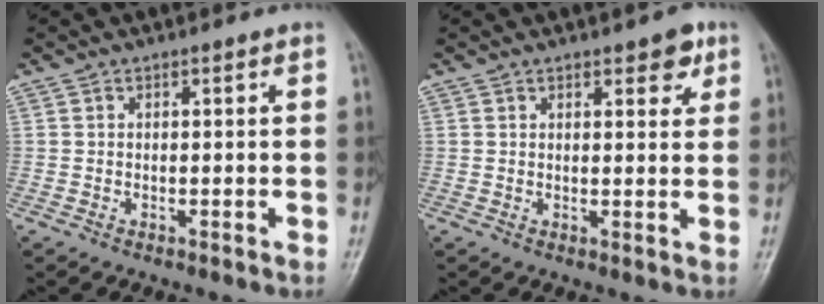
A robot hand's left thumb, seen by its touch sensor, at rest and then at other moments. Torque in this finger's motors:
{"motor_torque": [-0.01, 0.00, -0.05, -0.03, 0.07]}